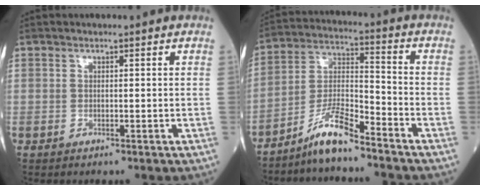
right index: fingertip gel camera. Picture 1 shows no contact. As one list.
[{"total": 8.3, "force": [-6.7, 0.7, 4.8], "torque": [-0.101, -0.001, -0.130]}]